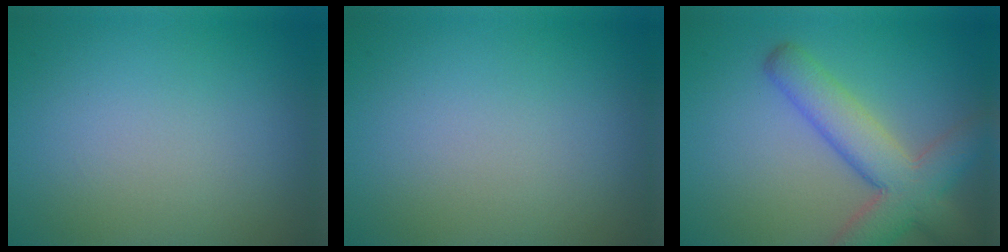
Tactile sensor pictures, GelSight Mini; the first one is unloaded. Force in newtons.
{"total": 0.0}
{"total": 7.1, "press": 7.0, "slide": 0.4}